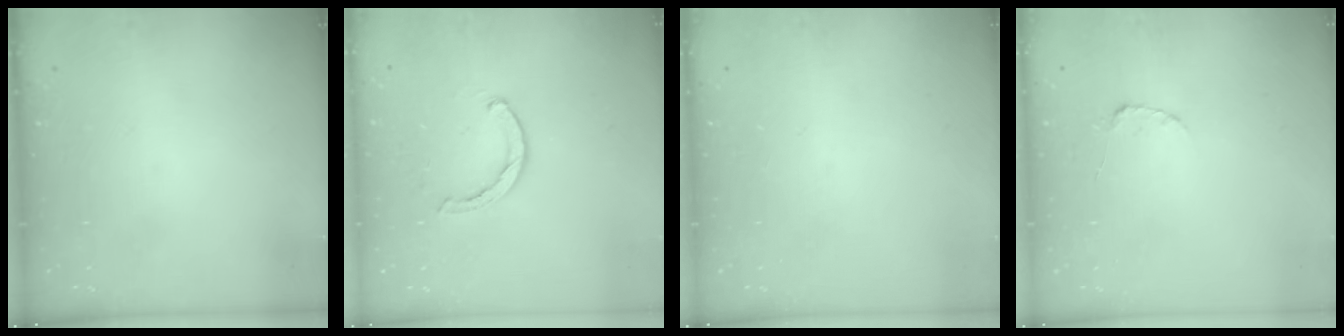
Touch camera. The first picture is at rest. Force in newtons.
{"total": 2.4, "press": 2.4, "slide": 0.1}
{"total": 0.0}
{"total": 2.2, "press": 2.2, "slide": 0.3}